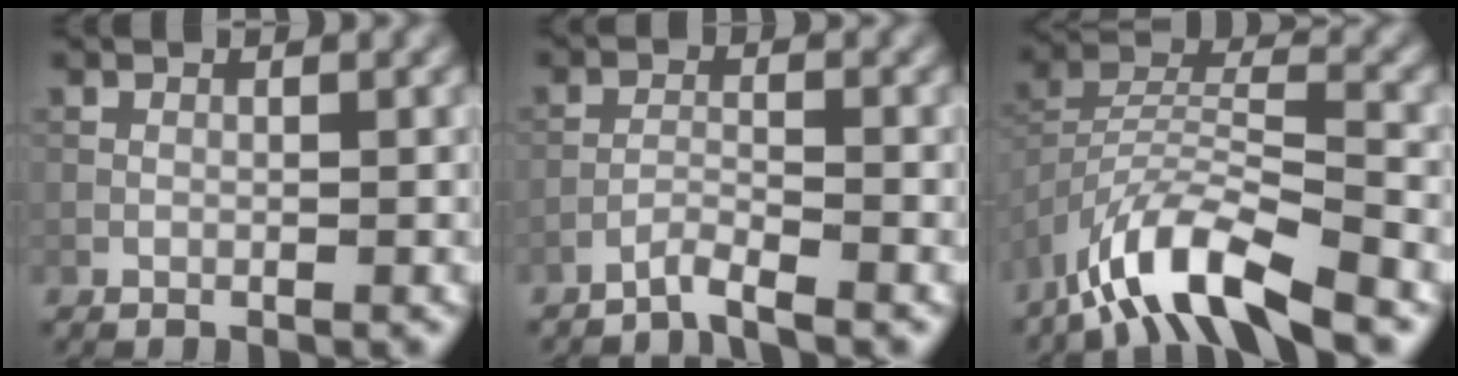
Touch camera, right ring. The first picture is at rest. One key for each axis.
{"total": 1.9, "fx": -1.7, "fy": -0.1, "fz": 0.7, "tx": -0.009, "ty": 0.004, "tz": -0.043}
{"total": 9.2, "fx": -6.9, "fy": 2.4, "fz": 5.7, "tx": -0.098, "ty": 0.001, "tz": -0.137}